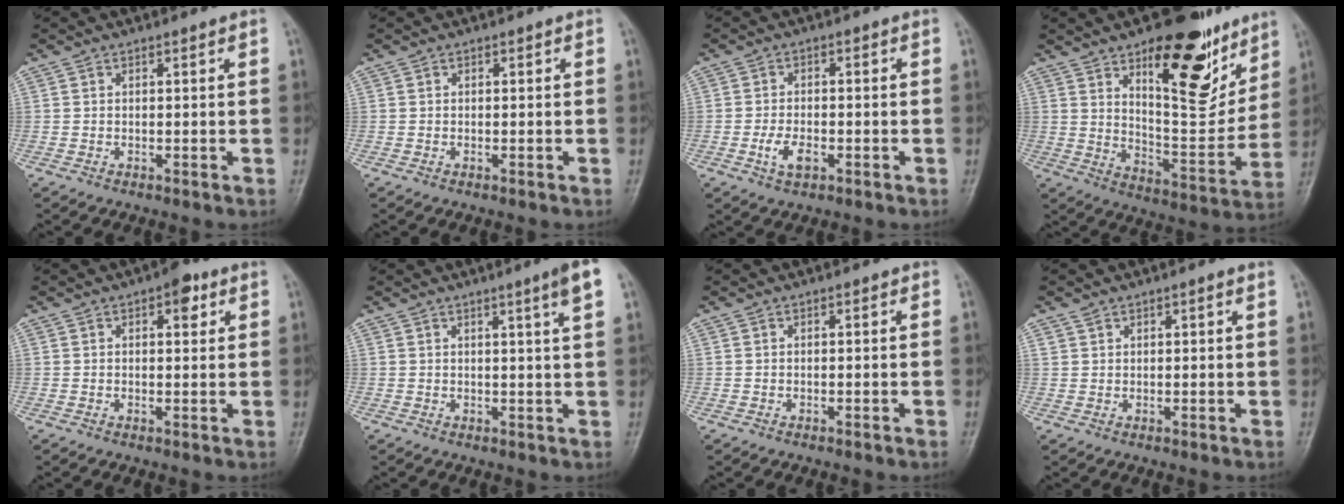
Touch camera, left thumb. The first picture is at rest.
{"total": 0.0}
{"total": 4.3, "force": [-1.7, 2.4, 3.2], "torque": [-0.059, 0.007, -0.031]}
{"total": 21.4, "force": [11.7, 8.8, 15.7], "torque": [-0.171, -0.076, 0.184]}
{"total": 4.1, "force": [1.9, 2.1, 3.0], "torque": [-0.022, -0.001, 0.018]}
{"total": 4.8, "force": [2.4, -0.6, 4.1], "torque": [-0.059, -0.014, 0.034]}
{"total": 0.0}
{"total": 1.2, "force": [0.9, 0.6, 0.6], "torque": [-0.004, 0.002, 0.017]}